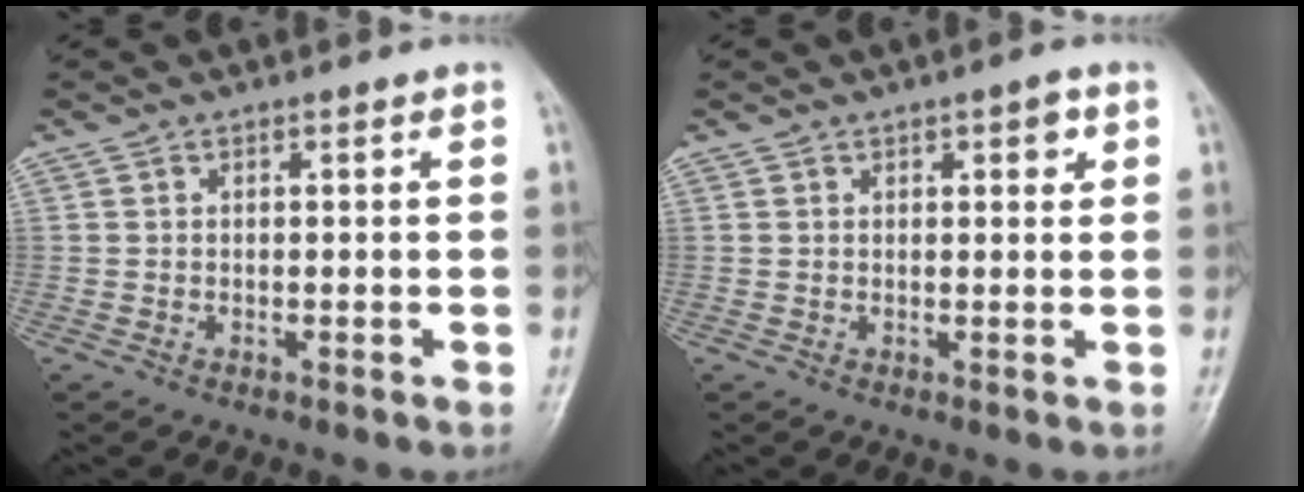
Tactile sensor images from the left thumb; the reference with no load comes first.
{"total": 2.8, "force": [1.3, 1.2, 2.2], "torque": [-0.018, -0.001, 0.014]}